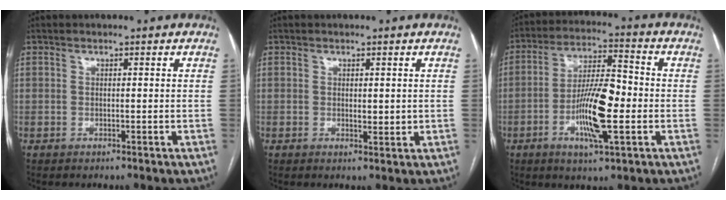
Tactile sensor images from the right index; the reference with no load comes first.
{"total": 1.6, "force": [0.3, 0.9, 1.3], "torque": [-0.016, -0.006, 0.009]}
{"total": 11.9, "force": [-2.8, 2.4, 11.3], "torque": [-0.212, 0.002, -0.049]}